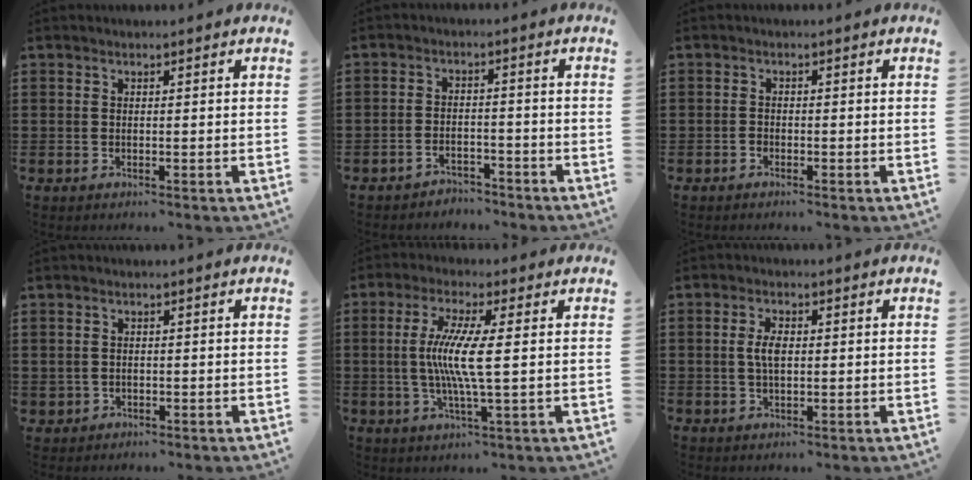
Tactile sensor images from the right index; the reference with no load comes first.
{"total": 2.8, "force": [-2.7, 0.7, 0.1], "torque": [-0.008, 0.004, -0.057]}
{"total": 0.7, "force": [-0.6, 0.3, 0.1], "torque": [-0.003, 0.002, -0.012]}
{"total": 0.8, "force": [-0.1, 0.8, 0.1], "torque": [-0.007, 0.005, -0.004]}
{"total": 7.7, "force": [0.4, 0.0, 7.7], "torque": [-0.157, -0.014, -0.001]}
{"total": 3.5, "force": [0.3, 1.5, 3.1], "torque": [-0.070, 0.005, 0.000]}